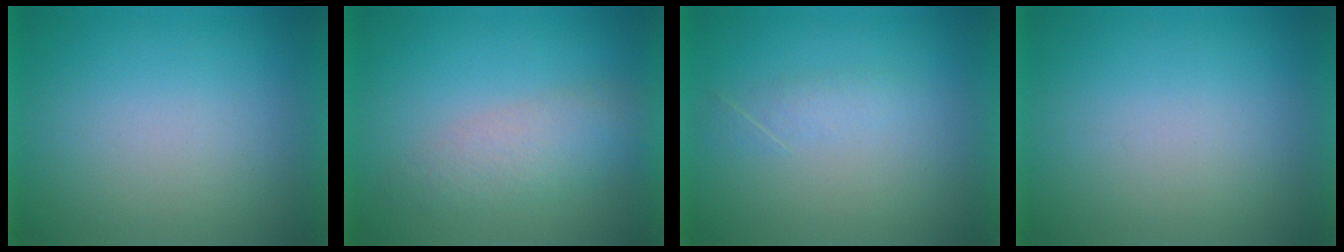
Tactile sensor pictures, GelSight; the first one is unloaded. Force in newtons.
{"total": 4.3}
{"total": 1.7}
{"total": 0.0}